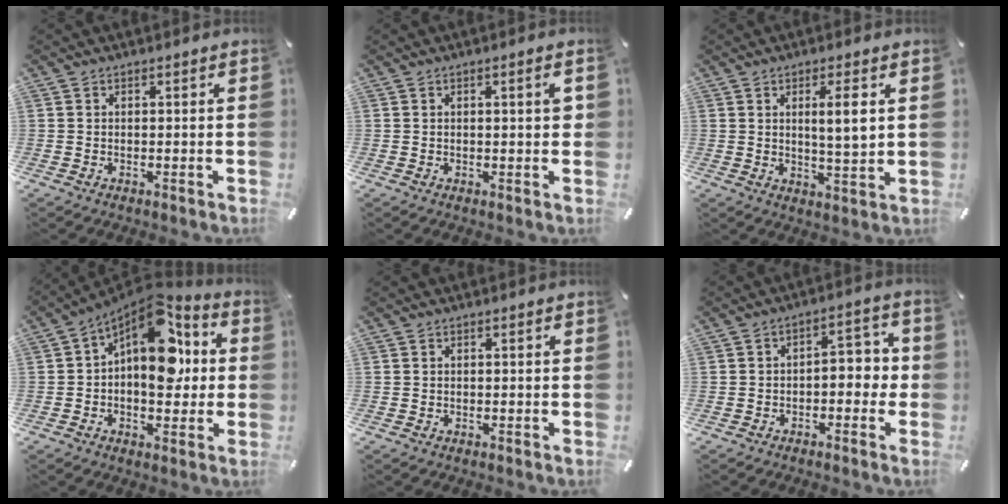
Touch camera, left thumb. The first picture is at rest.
{"total": 2.4, "force": [0.5, 0.6, 2.3], "torque": [-0.035, 0.001, 0.004]}
{"total": 6.9, "force": [2.0, 1.2, 6.5], "torque": [-0.113, -0.008, 0.028]}
{"total": 15.1, "force": [4.1, 9.4, 11.2], "torque": [-0.156, -0.041, 0.071]}
{"total": 0.0}
{"total": 5.7, "force": [-1.3, 3.5, 4.4], "torque": [-0.058, 0.003, -0.032]}